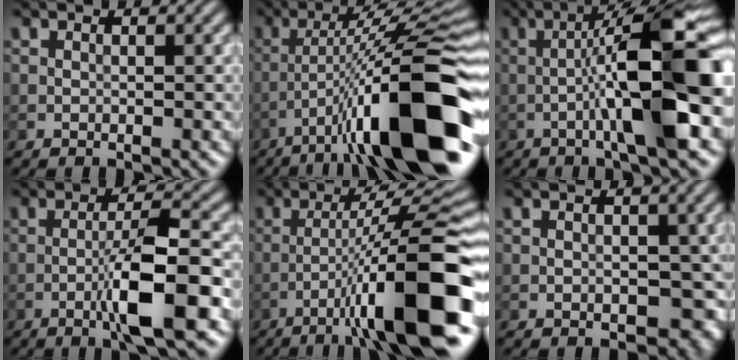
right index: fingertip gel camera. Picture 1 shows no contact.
{"total": 14.0, "force": [-6.5, 2.7, 12.1], "torque": [-0.198, 0.012, -0.096]}
{"total": 12.2, "force": [-1.8, 1.8, 12.0], "torque": [-0.185, 0.024, -0.028]}
{"total": 6.8, "force": [-2.5, 0.9, 6.3], "torque": [-0.108, 0.013, -0.044]}
{"total": 12.8, "force": [-5.3, 1.6, 11.6], "torque": [-0.174, 0.015, -0.077]}
{"total": 3.3, "force": [-0.9, 2.2, 2.3], "torque": [-0.023, -0.009, -0.008]}